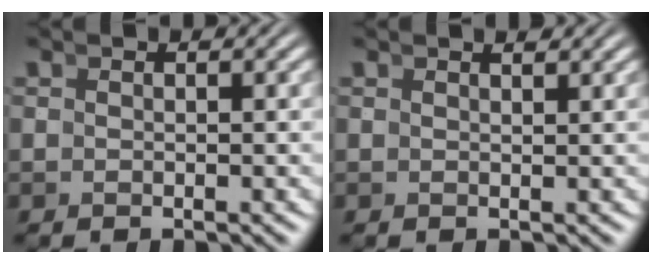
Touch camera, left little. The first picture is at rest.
{"total": 0.9, "force": [0.8, -0.5, 0.1], "torque": [0.007, -0.003, 0.015]}